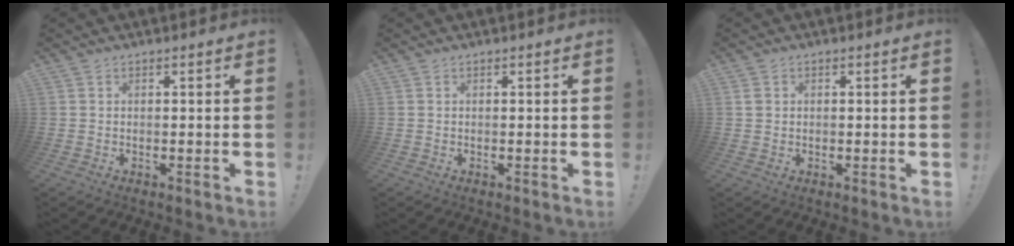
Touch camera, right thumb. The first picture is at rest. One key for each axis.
{"total": 0.0}
{"total": 1.5, "fx": 0.3, "fy": 1.4, "fz": 0.5, "tx": -0.008, "ty": 0.005, "tz": 0.005}